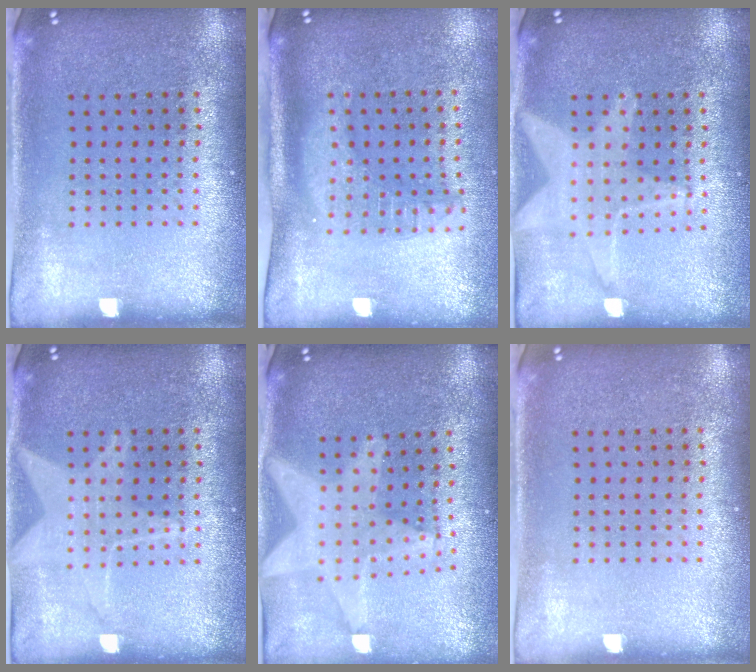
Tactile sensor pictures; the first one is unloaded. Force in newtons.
{"total": 1.9, "press": 1.6, "slide": 1.1}
{"total": 1.7, "press": 1.5, "slide": 0.7}
{"total": 2.3, "press": 2.3, "slide": 0.3}
{"total": 2.1, "press": 1.7, "slide": 1.2}
{"total": 0.0}